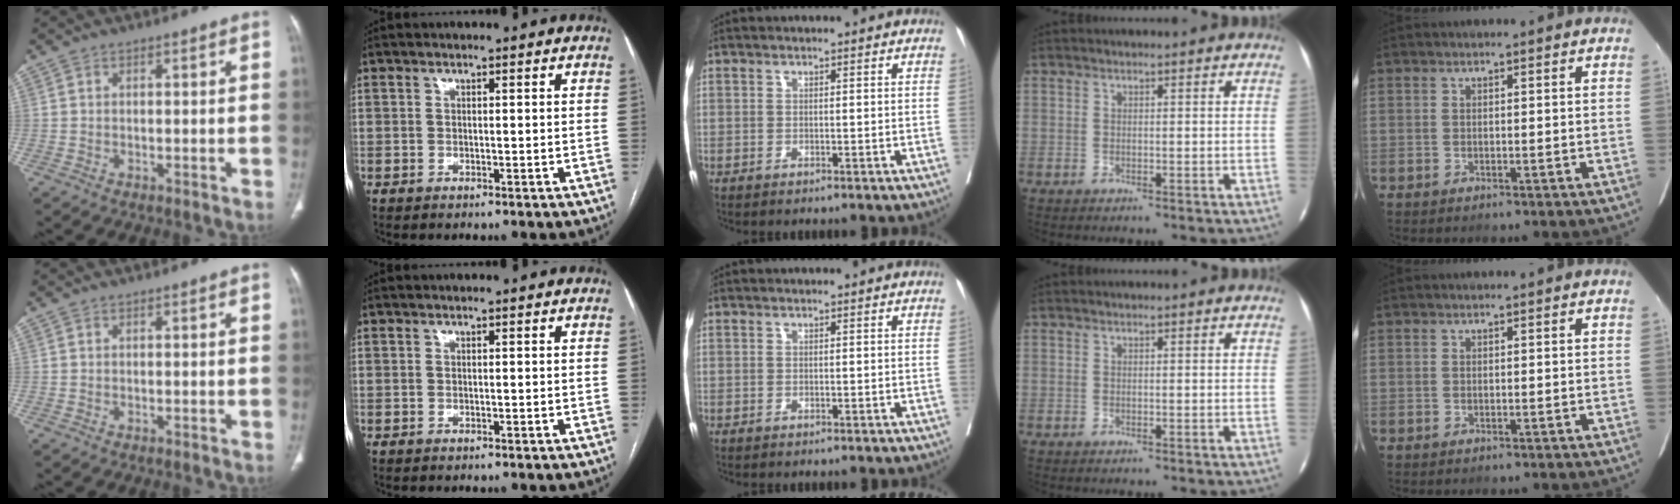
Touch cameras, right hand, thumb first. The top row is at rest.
{}